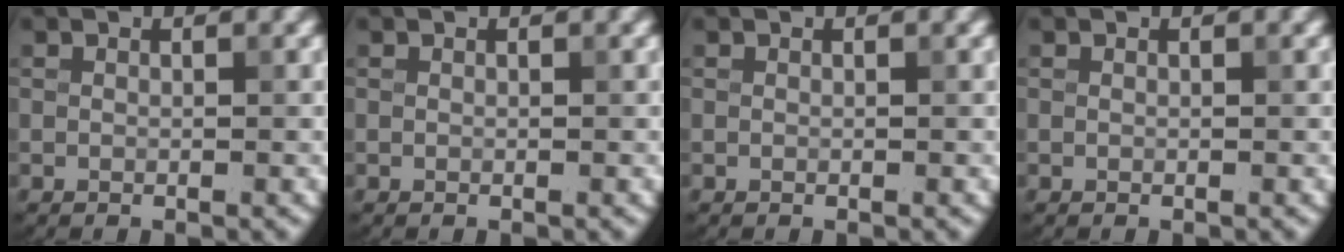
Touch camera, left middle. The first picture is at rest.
{"total": 0.0}
{"total": 0.0}
{"total": 0.0}